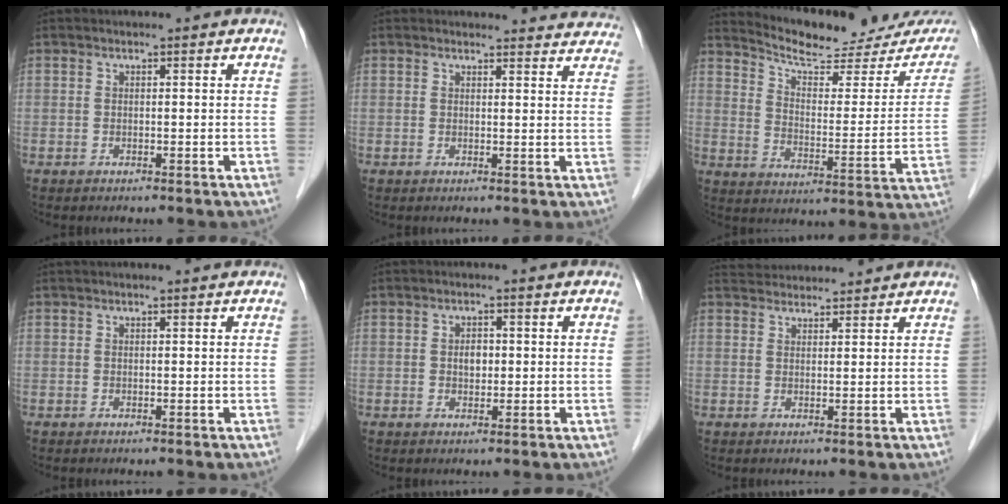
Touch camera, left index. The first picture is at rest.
{"total": 10.7, "force": [10.4, 2.1, 0.9], "torque": [0.027, -0.024, 0.082]}
{"total": 19.2, "force": [17.6, 4.0, 6.5], "torque": [-0.084, -0.047, 0.226]}
{"total": 1.0, "force": [0.6, 0.0, 0.7], "torque": [-0.011, 0.011, 0.012]}
{"total": 1.9, "force": [-0.2, 1.3, 1.5], "torque": [-0.025, -0.002, -0.002]}
{"total": 6.2, "force": [6.1, 1.0, 1.0], "torque": [-0.017, 0.032, 0.091]}